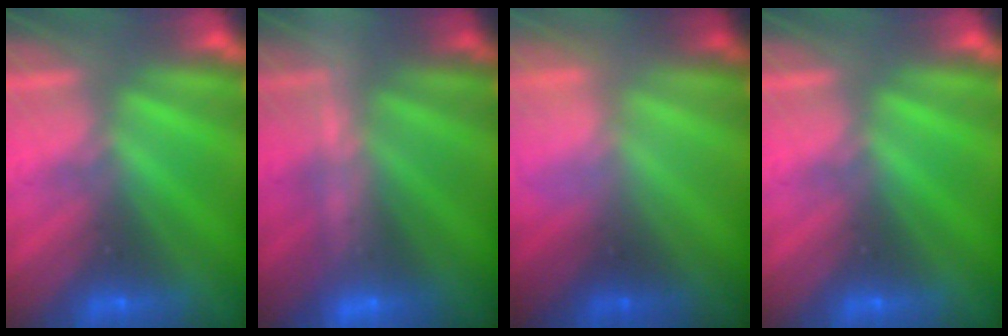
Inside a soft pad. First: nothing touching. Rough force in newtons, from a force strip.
{"total": 2.2}
{"total": 2.4}
{"total": 0.0}